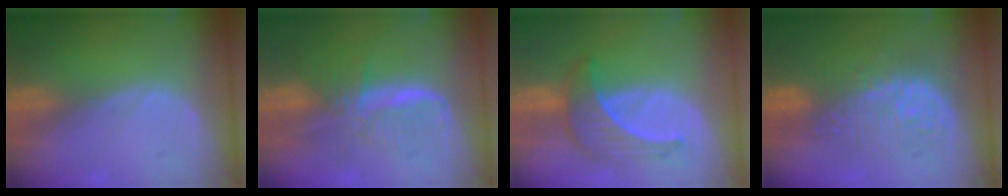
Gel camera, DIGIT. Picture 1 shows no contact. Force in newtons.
{"total": 7.9, "press": 6.8, "slide": 3.9}
{"total": 6.5, "press": 6.4, "slide": 1.5}
{"total": 9.1, "press": 9.0, "slide": 1.6}